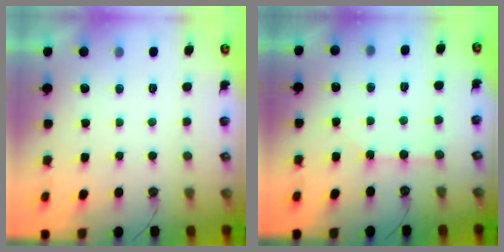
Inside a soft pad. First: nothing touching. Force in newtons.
{"total": 2.7, "press": 2.7, "slide": 0.4}